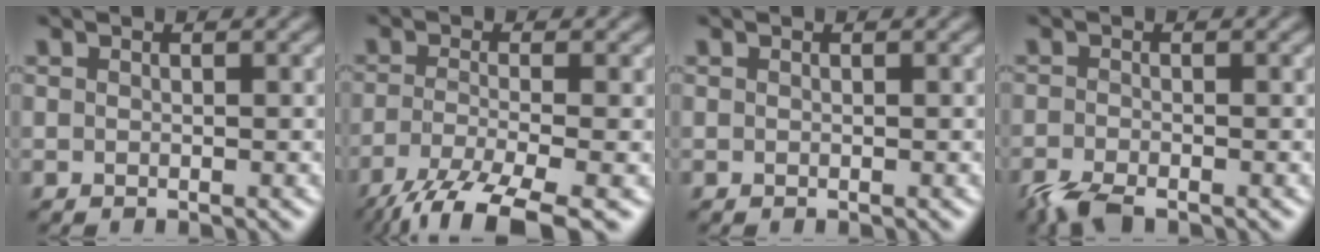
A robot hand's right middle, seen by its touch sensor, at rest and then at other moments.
{"total": 7.9, "force": [-5.4, 1.5, 5.6], "torque": [-0.114, -0.018, -0.107]}
{"total": 0.0}
{"total": 3.5, "force": [-2.7, 1.0, 1.9], "torque": [-0.045, -0.005, -0.060]}